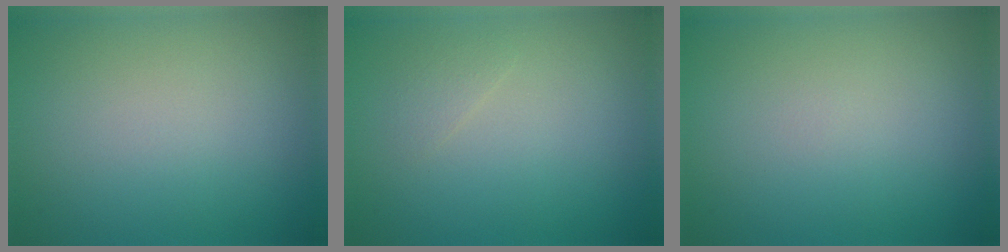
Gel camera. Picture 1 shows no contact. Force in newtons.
{"total": 0.8, "press": 0.8, "slide": 0.0}
{"total": 0.0}